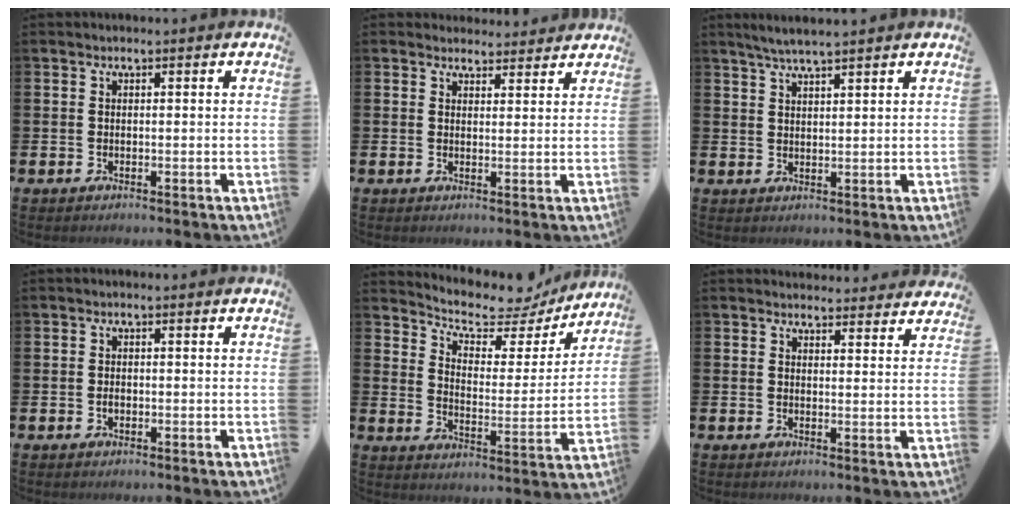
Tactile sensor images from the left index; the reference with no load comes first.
{"total": 2.9, "force": [2.7, 0.9, -0.3], "torque": [0.009, -0.014, 0.049]}
{"total": 3.7, "force": [3.3, 0.0, 1.6], "torque": [-0.035, -0.006, 0.059]}
{"total": 0.9, "force": [-0.3, 0.6, 0.6], "torque": [-0.008, 0.001, -0.007]}
{"total": 7.0, "force": [6.5, 2.3, 1.4], "torque": [-0.052, -0.056, 0.106]}
{"total": 3.3, "force": [3.2, 0.6, -0.1], "torque": [0.008, -0.022, 0.056]}